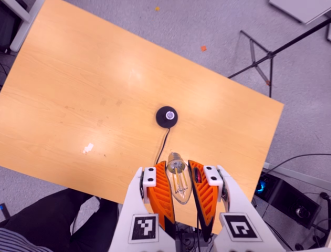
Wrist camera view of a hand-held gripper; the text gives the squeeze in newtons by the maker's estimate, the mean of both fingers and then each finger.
{"total": 22.8, "left": 25.0, "right": 20.6}